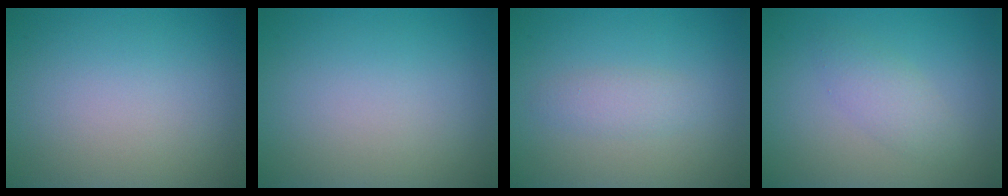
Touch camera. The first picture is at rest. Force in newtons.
{"total": 0.0}
{"total": 1.6, "press": 1.6, "slide": 0.0}
{"total": 2.0, "press": 2.0, "slide": 0.1}